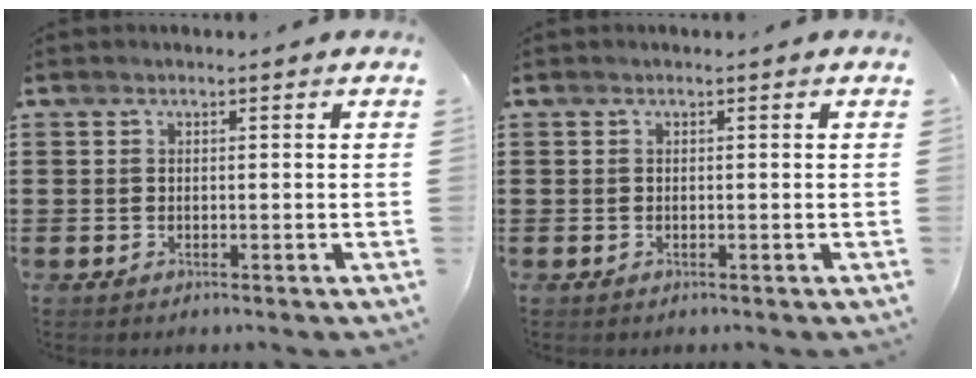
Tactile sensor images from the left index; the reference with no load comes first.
{"total": 0.0}